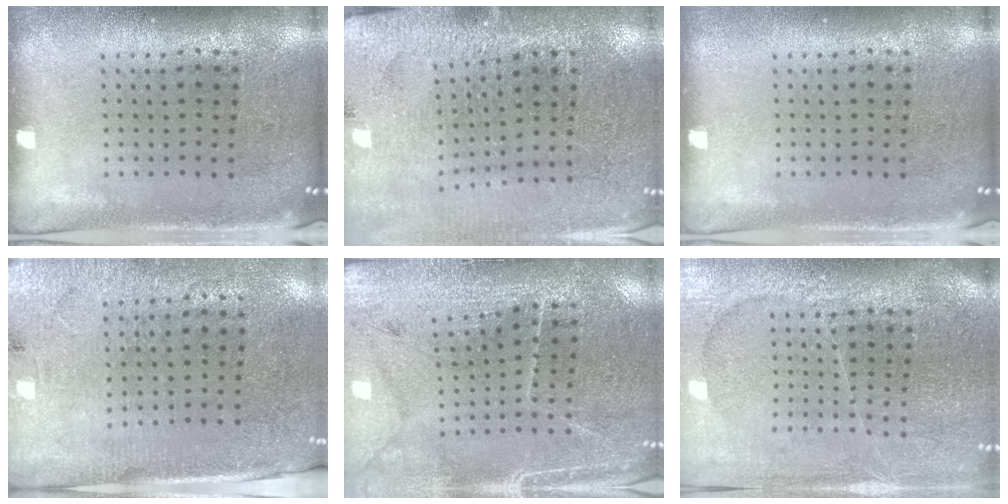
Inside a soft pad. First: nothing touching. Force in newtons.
{"total": 2.8, "press": 2.8, "slide": 0.1}
{"total": 0.0}
{"total": 2.7, "press": 2.4, "slide": 1.3}
{"total": 3.0, "press": 2.9, "slide": 0.4}
{"total": 3.6, "press": 3.3, "slide": 1.6}